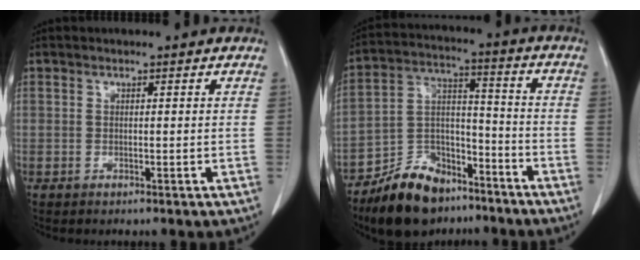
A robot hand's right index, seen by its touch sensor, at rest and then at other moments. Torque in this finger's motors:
{"motor_torque": [1.09, -1.05, 0.38, 0.06]}